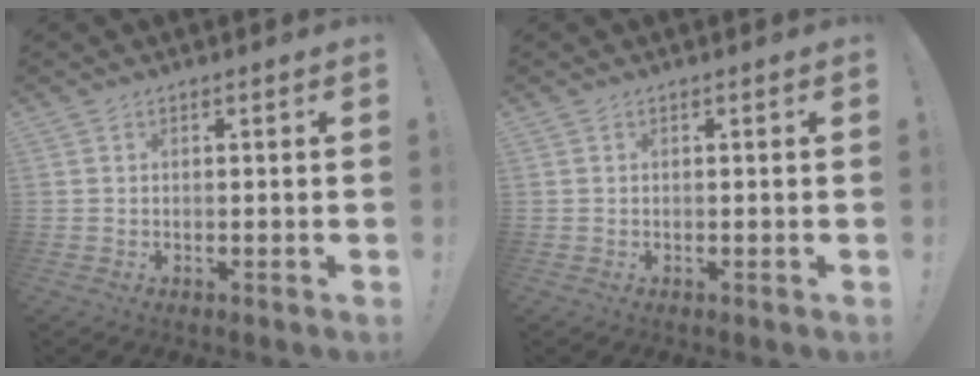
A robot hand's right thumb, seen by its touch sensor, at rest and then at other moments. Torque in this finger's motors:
{"motor_torque": [-0.01, 0.01, 0.00, 0.00, 0.00]}